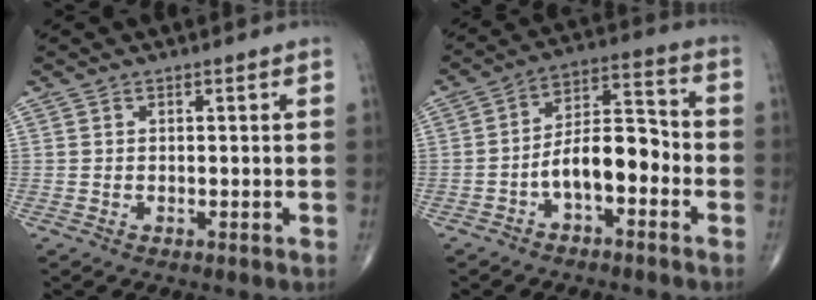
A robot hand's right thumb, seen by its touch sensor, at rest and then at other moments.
{"total": 10.3, "force": [-3.5, 4.9, 8.3], "torque": [-0.124, 0.050, -0.067]}